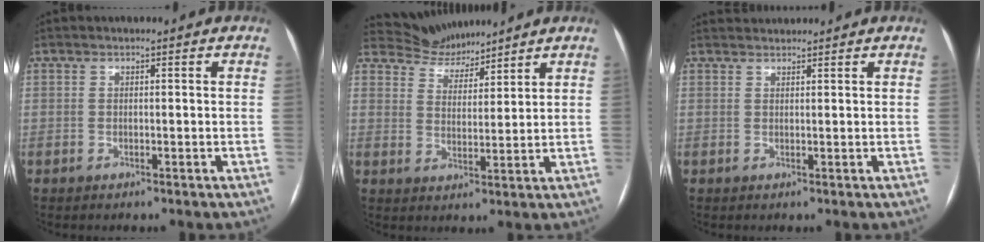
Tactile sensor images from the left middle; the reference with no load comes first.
{"total": 6.1, "force": [6.0, 1.2, -0.6], "torque": [0.005, 0.008, 0.115]}
{"total": 2.3, "force": [2.3, 0.1, -0.1], "torque": [-0.003, 0.024, 0.046]}